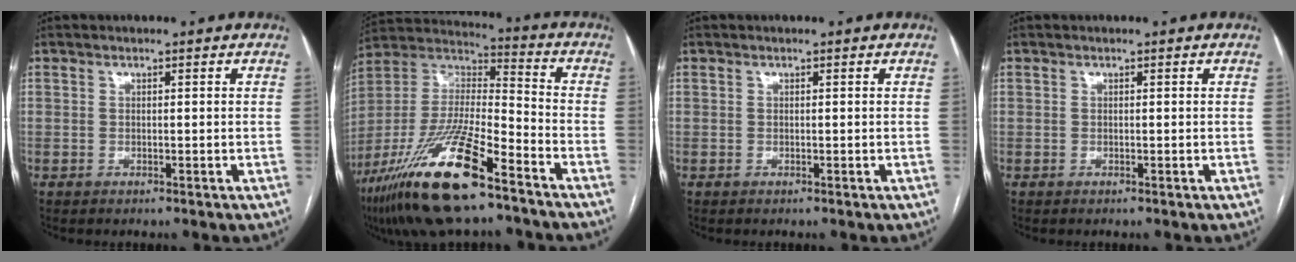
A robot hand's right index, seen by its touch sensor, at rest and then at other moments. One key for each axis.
{"total": 21.6, "fx": -13.6, "fy": 4.1, "fz": 16.4, "tx": -0.347, "ty": -0.033, "tz": -0.247}
{"total": 0.0}
{"total": 0.0}